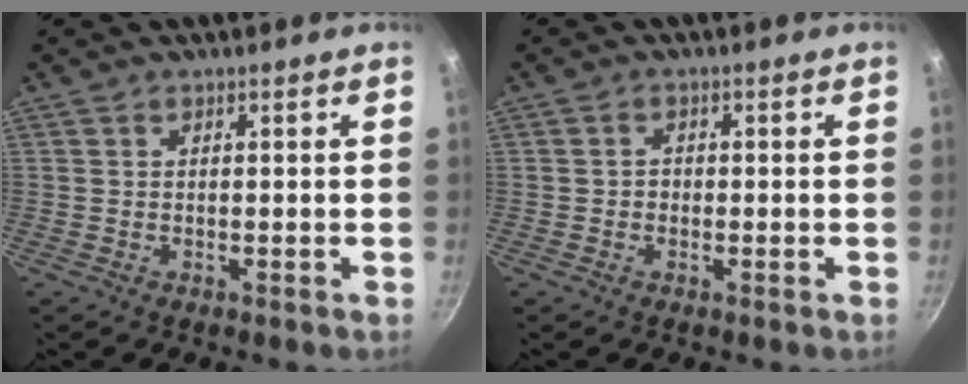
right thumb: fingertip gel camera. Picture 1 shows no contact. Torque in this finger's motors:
{"motor_torque": [-0.42, -0.27, -0.26, 0.34, -0.03]}